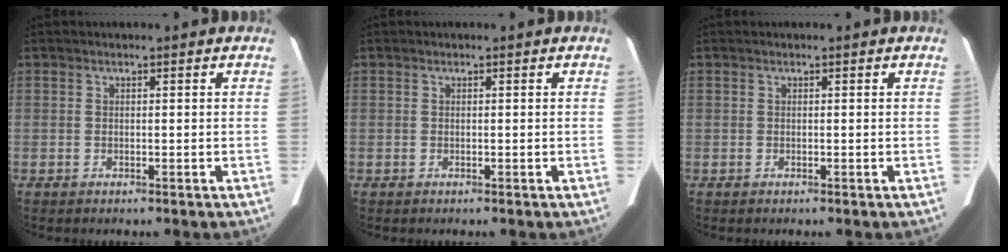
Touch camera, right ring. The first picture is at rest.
{"total": 0.0}
{"total": 0.0}